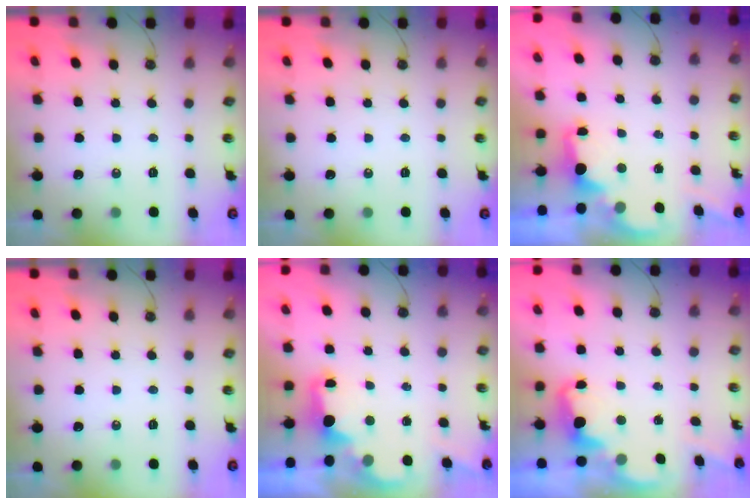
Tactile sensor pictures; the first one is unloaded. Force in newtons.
{"total": 0.0}
{"total": 1.6, "press": 1.4, "slide": 0.7}
{"total": 0.0}
{"total": 2.3, "press": 2.2, "slide": 0.7}
{"total": 2.5, "press": 2.4, "slide": 0.7}